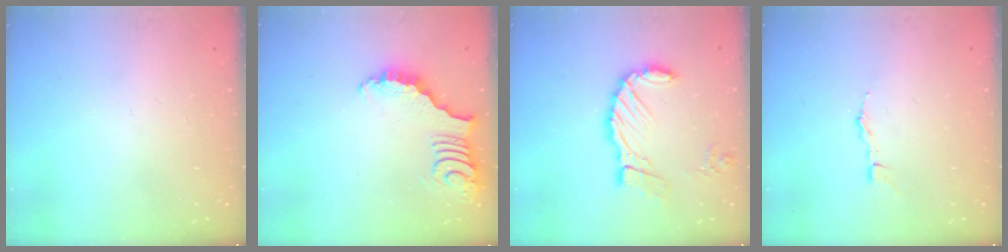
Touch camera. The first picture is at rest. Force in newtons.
{"total": 3.4, "press": 3.4, "slide": 0.6}
{"total": 10.9, "press": 10.9, "slide": 0.8}
{"total": 1.6, "press": 1.6, "slide": 0.1}